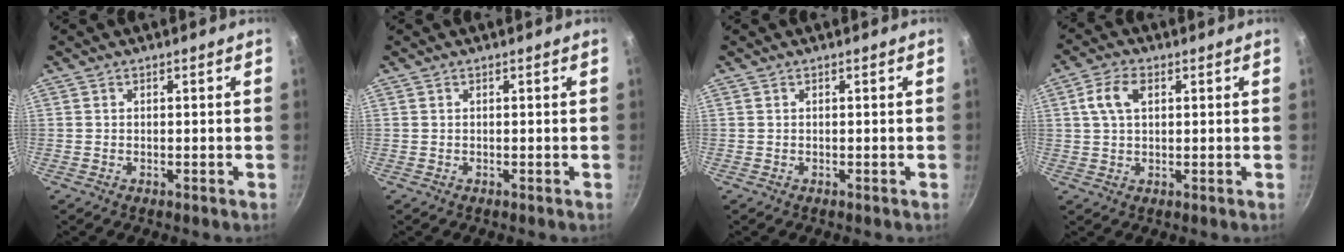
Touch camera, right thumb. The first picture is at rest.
{"total": 0.0}
{"total": 0.0}
{"total": 5.7, "force": [1.7, 3.4, 4.3], "torque": [-0.089, 0.009, 0.031]}